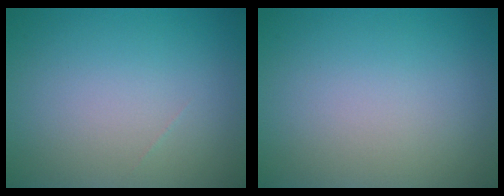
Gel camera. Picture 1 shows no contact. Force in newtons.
{"total": 0.0}